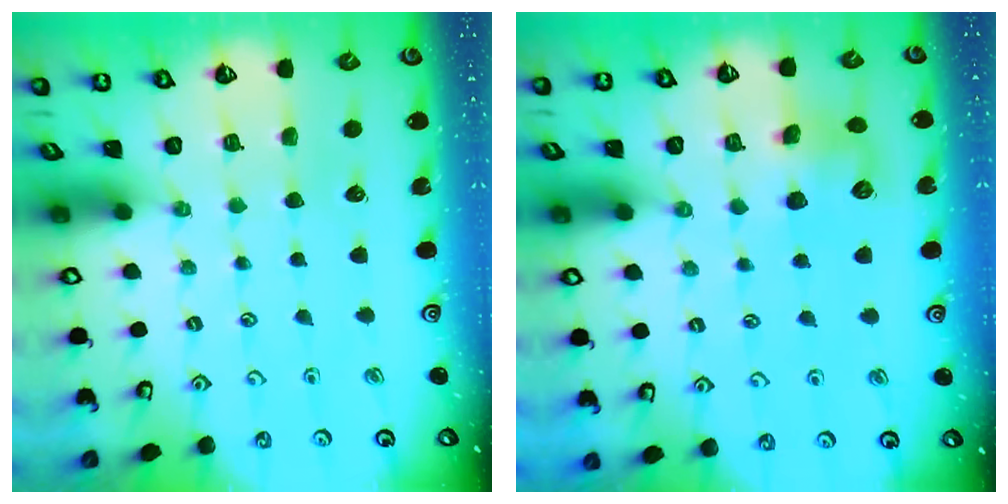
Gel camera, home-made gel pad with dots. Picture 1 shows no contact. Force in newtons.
{"total": 8.9, "press": 8.9, "slide": 0.4}